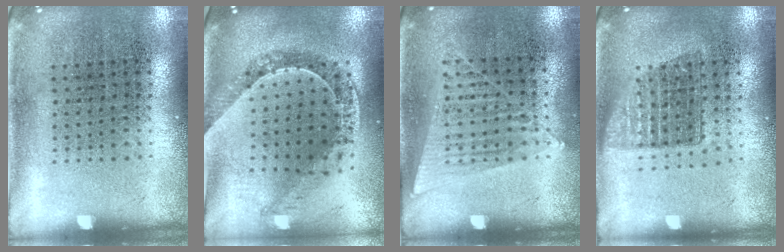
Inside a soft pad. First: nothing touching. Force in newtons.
{"total": 1.1, "press": 1.1, "slide": 0.2}
{"total": 1.2, "press": 1.1, "slide": 0.5}
{"total": 1.4, "press": 1.1, "slide": 0.8}